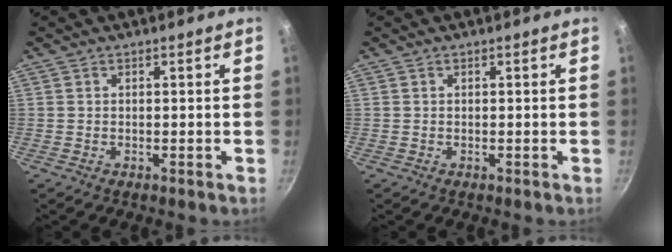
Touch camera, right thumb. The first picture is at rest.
{"total": 0.0}